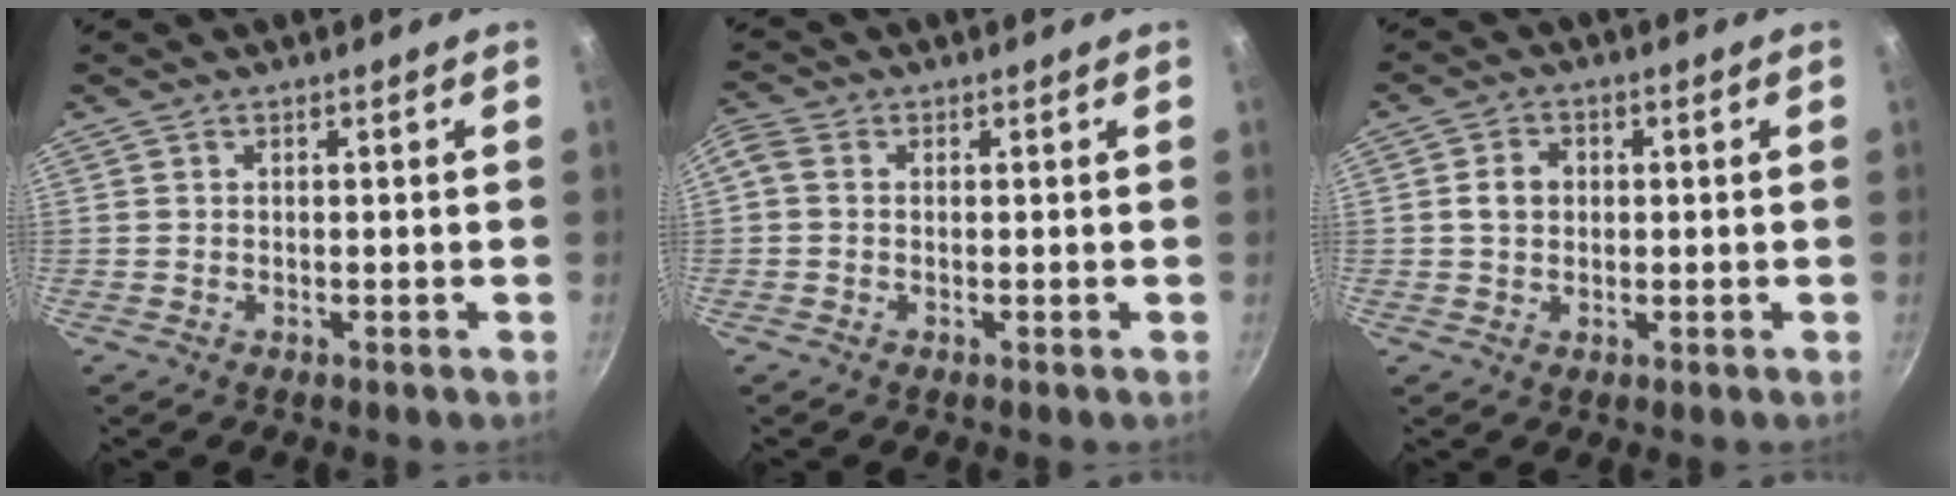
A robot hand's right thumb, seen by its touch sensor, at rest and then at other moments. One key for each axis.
{"total": 2.5, "fx": 0.1, "fy": 1.9, "fz": 1.7, "tx": -0.042, "ty": 0.010, "tz": -0.010}
{"total": 4.0, "fx": 0.3, "fy": 3.3, "fz": 2.3, "tx": -0.028, "ty": 0.008, "tz": 0.002}